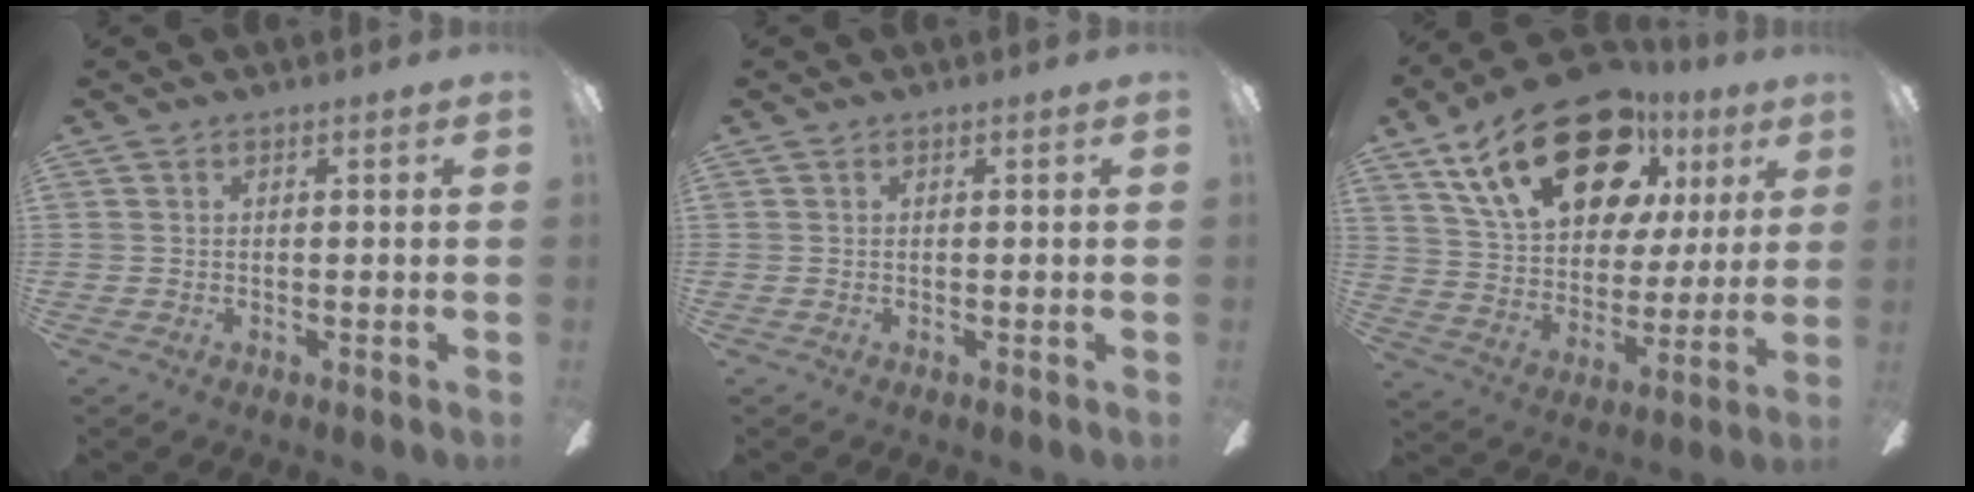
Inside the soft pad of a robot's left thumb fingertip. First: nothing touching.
{"total": 0.0}
{"total": 25.8, "force": [14.0, 14.0, 16.5], "torque": [-0.271, -0.061, 0.247]}